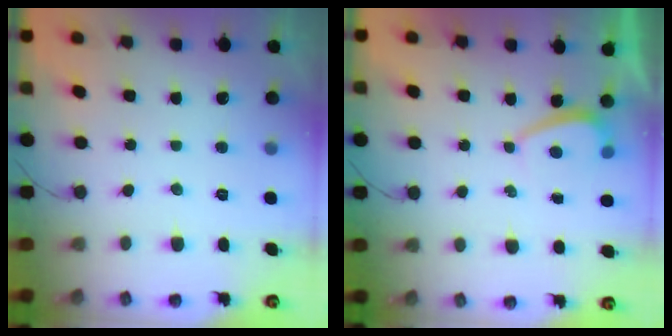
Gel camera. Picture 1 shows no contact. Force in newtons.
{"total": 0.9, "press": 0.7, "slide": 0.5}